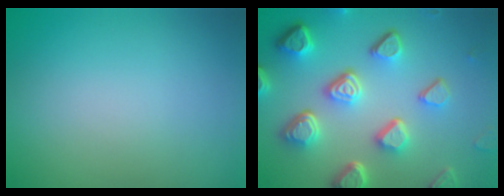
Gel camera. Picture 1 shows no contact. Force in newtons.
{"total": 7.5, "press": 5.6, "slide": 5.0}